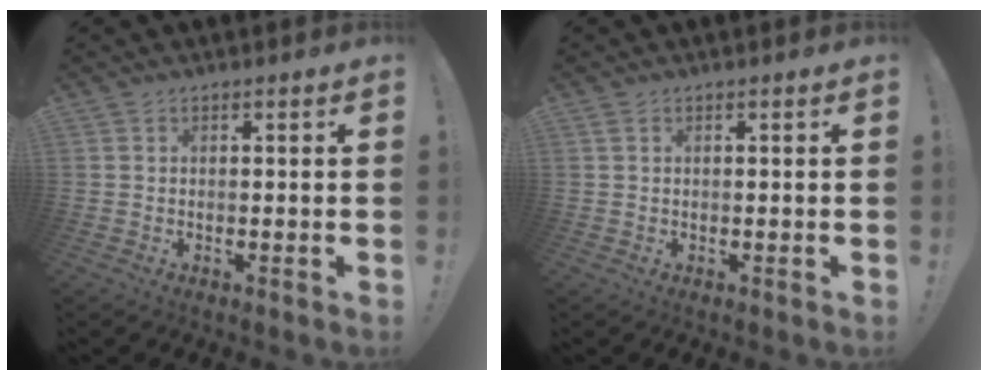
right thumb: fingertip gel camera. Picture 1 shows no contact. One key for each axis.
{"total": 0.7, "fx": 0.4, "fy": 0.1, "fz": 0.5, "tx": -0.011, "ty": 0.000, "tz": 0.007}